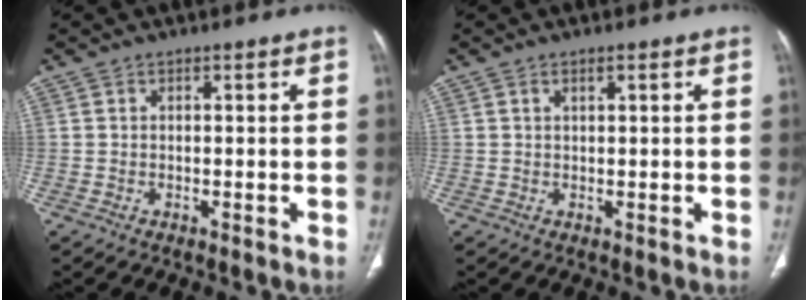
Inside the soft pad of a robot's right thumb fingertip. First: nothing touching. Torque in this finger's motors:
{"motor_torque": [-0.09, -0.04, -0.02, -0.03, 0.07]}